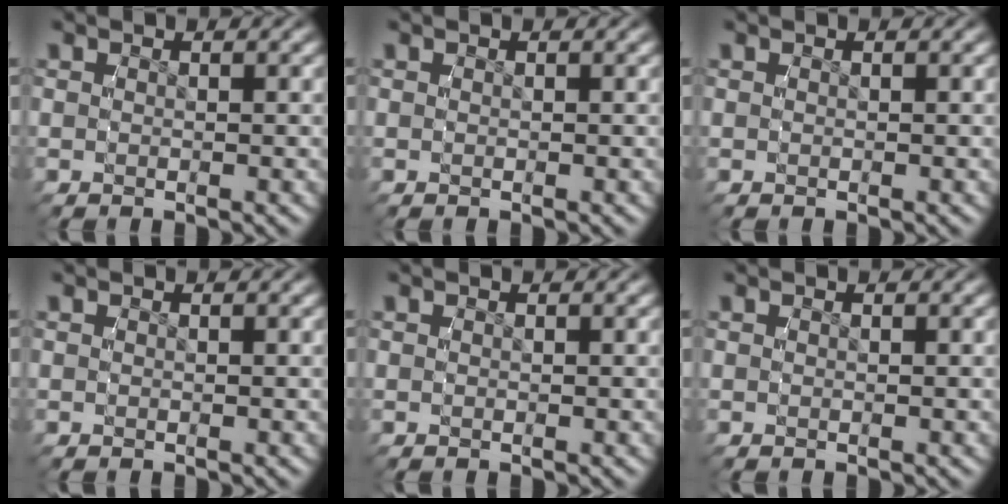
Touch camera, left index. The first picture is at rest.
{"total": 0.0}
{"total": 0.0}
{"total": 0.0}
{"total": 0.0}
{"total": 0.0}